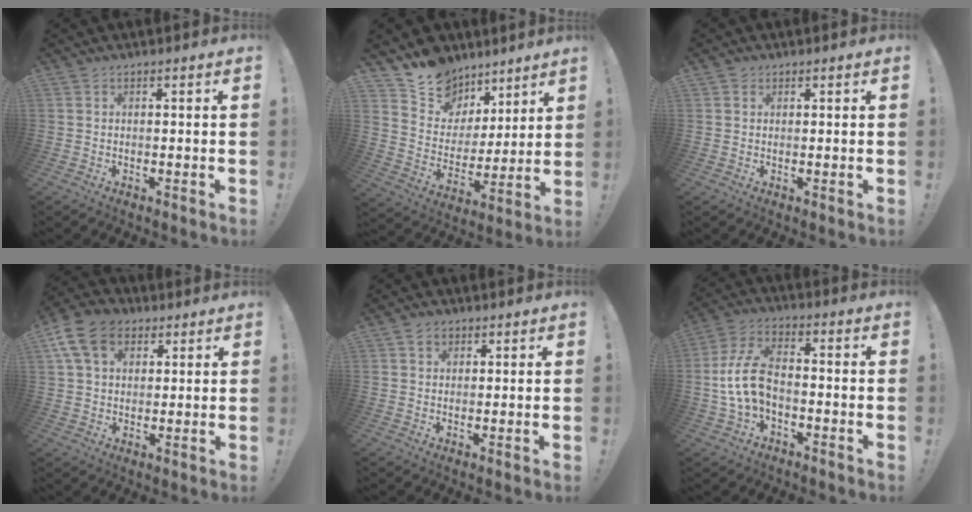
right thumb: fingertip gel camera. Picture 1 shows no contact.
{"total": 12.2, "force": [8.9, 8.2, 1.6], "torque": [-0.031, -0.073, 0.172]}
{"total": 1.0, "force": [0.6, 0.8, 0.1], "torque": [-0.003, 0.002, 0.011]}
{"total": 13.3, "force": [5.8, 9.5, 7.3], "torque": [-0.129, -0.015, 0.115]}
{"total": 2.9, "force": [1.6, 2.3, 1.0], "torque": [-0.012, -0.001, 0.029]}
{"total": 11.7, "force": [-2.2, 7.1, 9.0], "torque": [-0.198, 0.012, -0.038]}